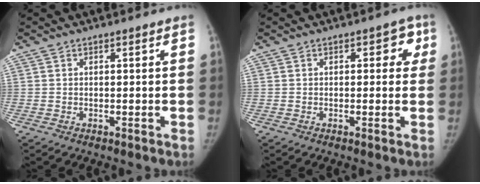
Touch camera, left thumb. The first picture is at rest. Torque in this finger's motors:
{"motor_torque": [0.05, -0.20, 0.49, -0.18, -0.06]}